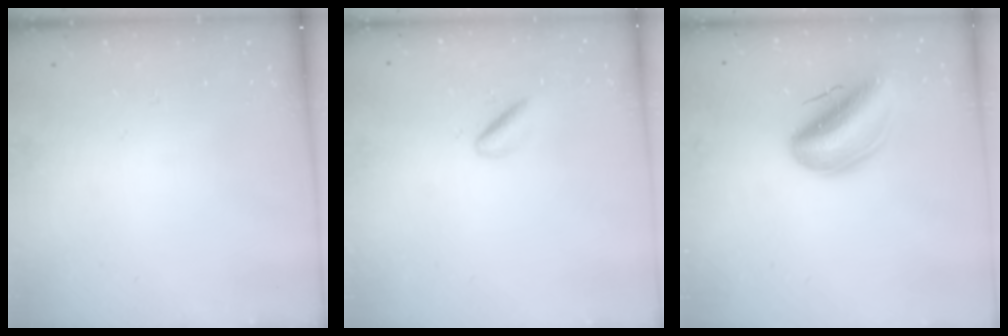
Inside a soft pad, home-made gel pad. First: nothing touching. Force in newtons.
{"total": 3.0, "press": 2.9, "slide": 0.9}
{"total": 14.1, "press": 13.6, "slide": 3.8}